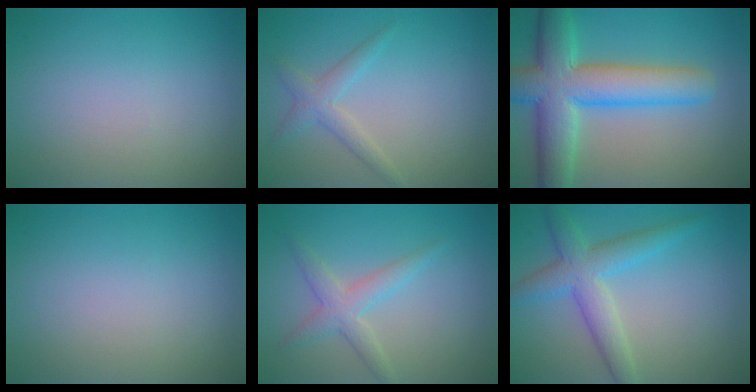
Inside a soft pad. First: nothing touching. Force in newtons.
{"total": 2.0, "press": 2.0, "slide": 0.1}
{"total": 9.3, "press": 9.3, "slide": 0.4}
{"total": 0.0}
{"total": 2.7, "press": 2.7, "slide": 0.1}
{"total": 4.6, "press": 4.6, "slide": 0.1}